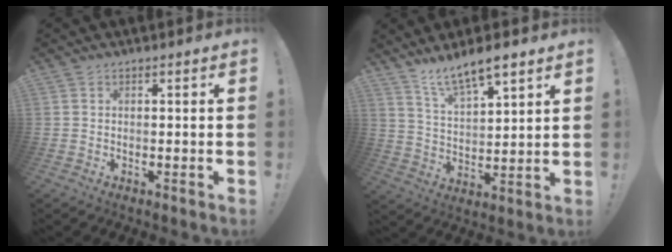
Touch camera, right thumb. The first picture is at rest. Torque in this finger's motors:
{"motor_torque": [-0.12, 0.17, 0.10, 0.25, 0.13]}